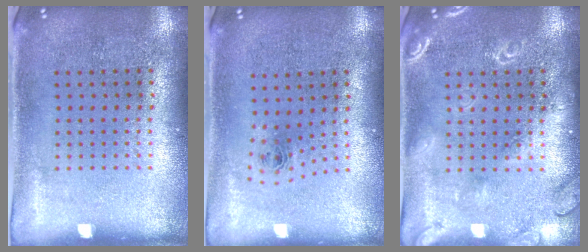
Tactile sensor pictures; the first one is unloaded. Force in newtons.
{"total": 0.8, "press": 0.3, "slide": 0.7}
{"total": 2.9, "press": 2.9, "slide": 0.4}